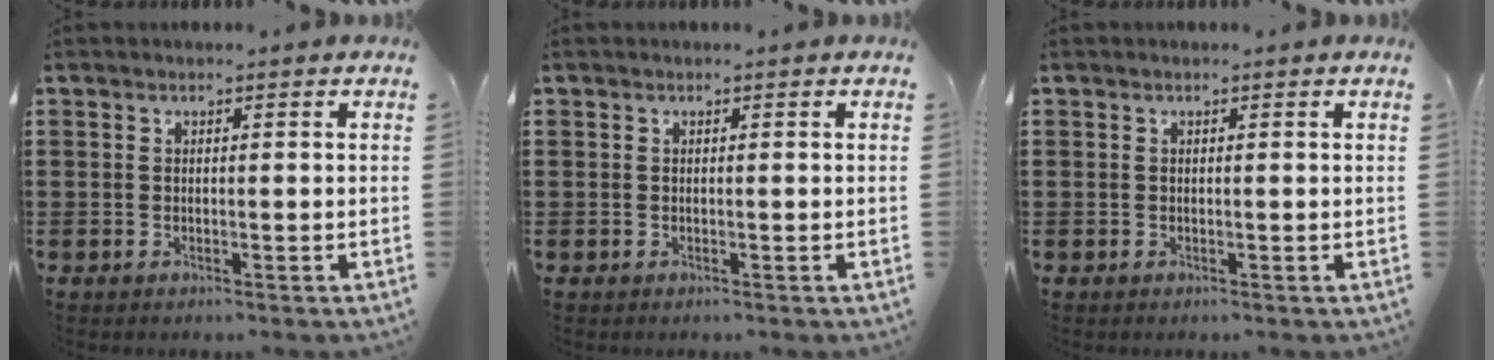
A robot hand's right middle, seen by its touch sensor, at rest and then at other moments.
{"total": 0.0}
{"total": 0.0}